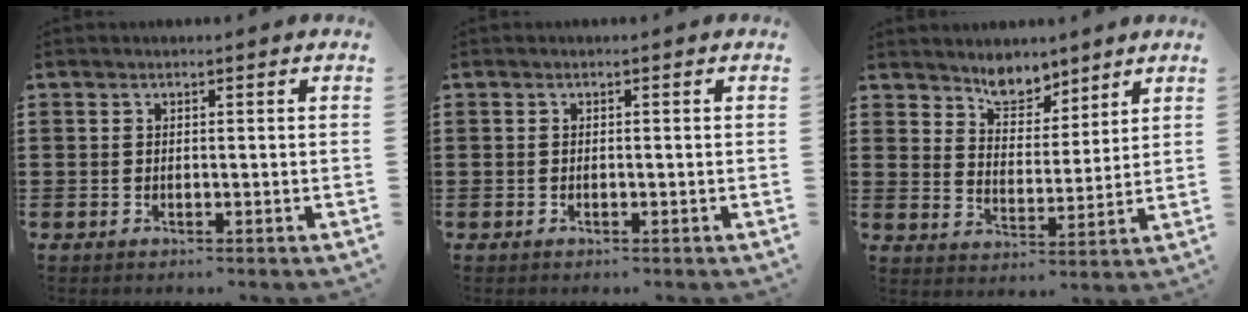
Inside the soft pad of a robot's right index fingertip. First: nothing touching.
{"total": 0.0}
{"total": 5.8, "force": [5.0, 2.6, 1.2], "torque": [-0.038, -0.013, 0.092]}